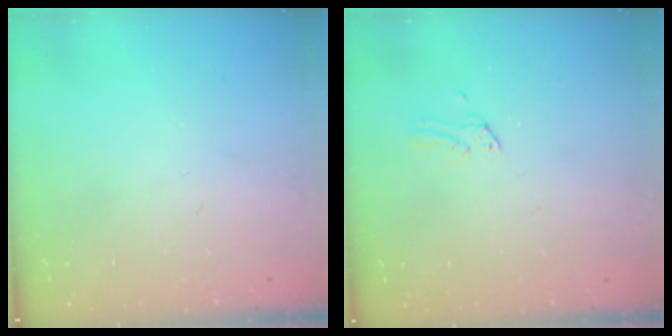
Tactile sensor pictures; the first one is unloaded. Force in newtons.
{"total": 0.0}